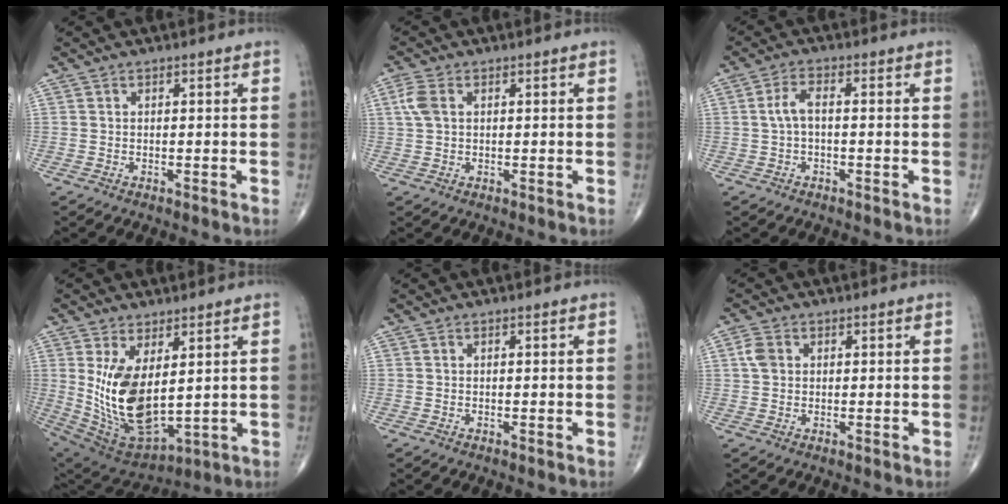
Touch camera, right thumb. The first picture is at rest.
{"total": 3.6, "force": [1.0, 2.3, 2.6], "torque": [-0.068, 0.010, 0.021]}
{"total": 3.5, "force": [-0.1, 1.4, 3.2], "torque": [-0.068, 0.013, -0.005]}
{"total": 15.5, "force": [2.5, 7.8, 13.2], "torque": [-0.245, -0.028, 0.077]}
{"total": 0.0}
{"total": 2.9, "force": [0.7, 2.2, 1.6], "torque": [-0.030, 0.006, 0.013]}